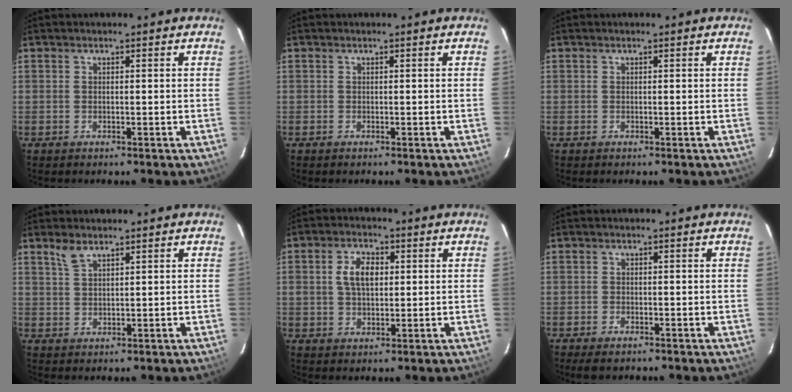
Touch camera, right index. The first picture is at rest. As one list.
[{"total": 0.0}, {"total": 0.0}, {"total": 2.9, "force": [2.2, 1.0, 1.5], "torque": [-0.031, 0.005, 0.046]}, {"total": 6.1, "force": [1.1, 3.8, 4.7], "torque": [-0.087, 0.013, 0.022]}, {"total": 2.6, "force": [-2.0, 1.1, 1.3], "torque": [-0.031, -0.006, -0.036]}]